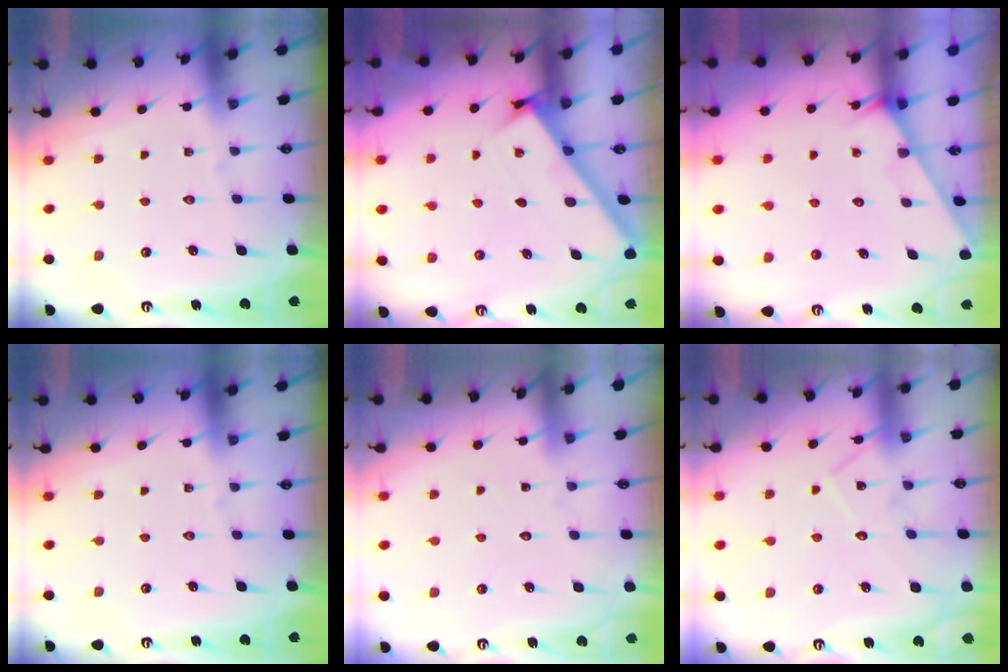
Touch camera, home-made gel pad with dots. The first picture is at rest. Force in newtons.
{"total": 3.2, "press": 3.2, "slide": 0.2}
{"total": 1.4, "press": 1.4, "slide": 0.1}
{"total": 0.0}
{"total": 4.8, "press": 4.8, "slide": 0.5}
{"total": 11.6, "press": 11.5, "slide": 0.6}